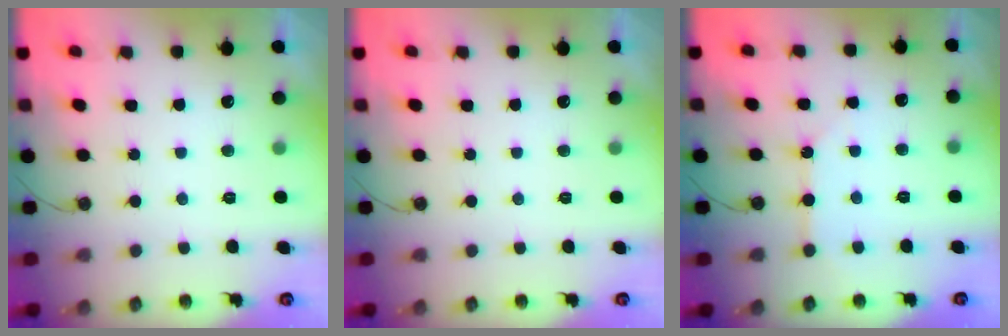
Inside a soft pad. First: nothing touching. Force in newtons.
{"total": 0.0}
{"total": 3.8, "press": 3.8, "slide": 0.3}